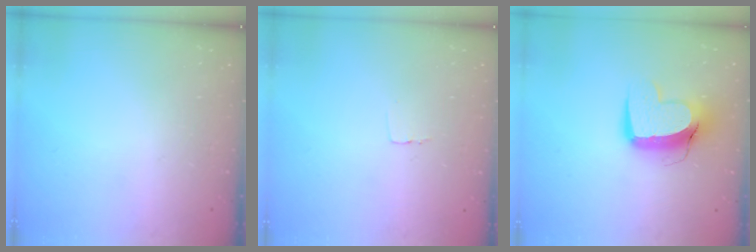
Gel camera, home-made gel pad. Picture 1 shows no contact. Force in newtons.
{"total": 2.6, "press": 2.6, "slide": 0.1}
{"total": 13.0, "press": 12.9, "slide": 1.7}